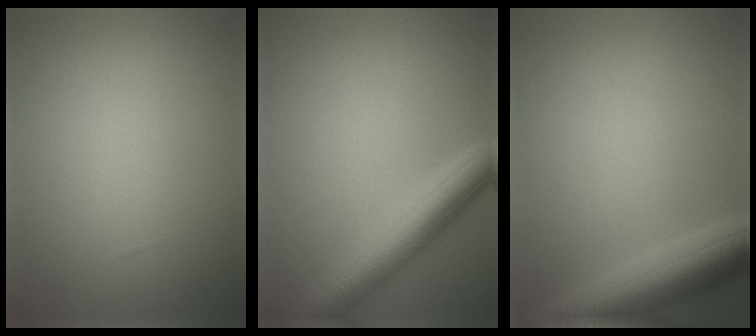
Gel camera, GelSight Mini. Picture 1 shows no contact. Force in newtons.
{"total": 6.1, "press": 6.1, "slide": 0.3}
{"total": 7.3, "press": 7.3, "slide": 0.3}